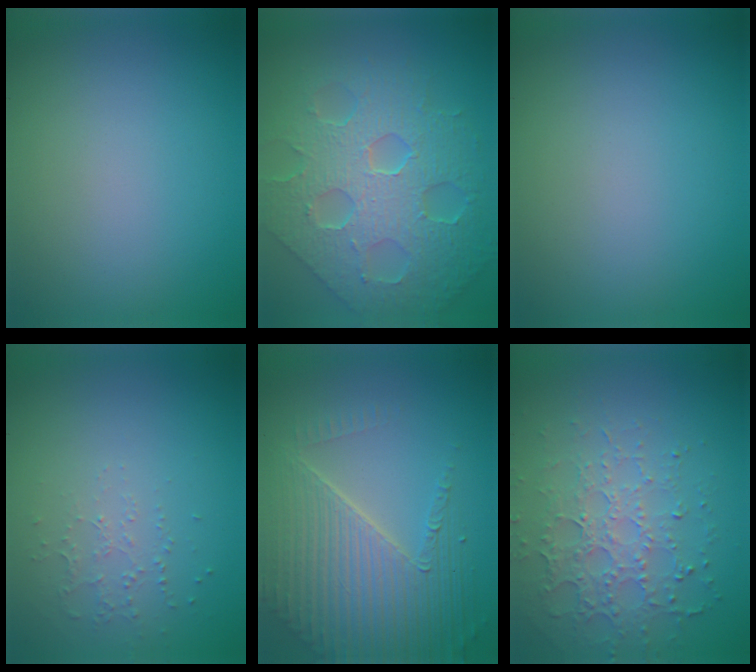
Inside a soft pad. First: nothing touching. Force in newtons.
{"total": 9.3, "press": 6.5, "slide": 6.6}
{"total": 0.0}
{"total": 1.0, "press": 0.6, "slide": 0.8}
{"total": 6.9, "press": 5.0, "slide": 4.8}
{"total": 4.0, "press": 3.8, "slide": 1.4}